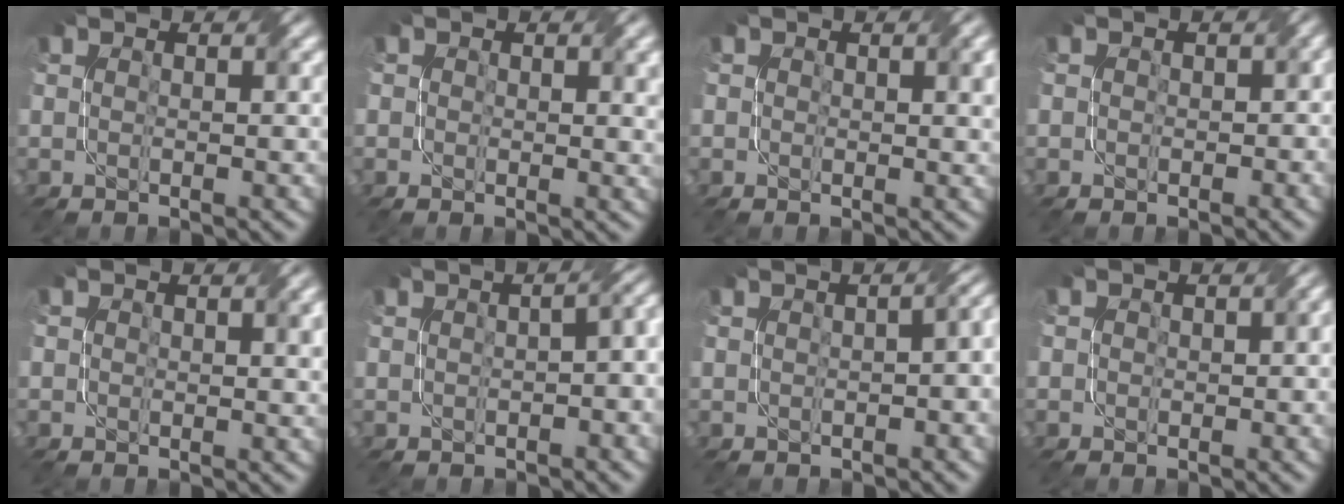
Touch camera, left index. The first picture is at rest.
{"total": 1.8, "force": [0.7, 1.2, 1.1], "torque": [-0.005, -0.002, 0.011]}
{"total": 1.6, "force": [0.7, 0.8, 1.2], "torque": [-0.006, 0.001, 0.012]}
{"total": 1.5, "force": [0.0, 1.4, 0.5], "torque": [0.004, -0.002, 0.000]}
{"total": 1.3, "force": [0.6, 0.7, 0.9], "torque": [-0.002, 0.002, 0.010]}
{"total": 5.6, "force": [-0.1, 2.6, 4.9], "torque": [-0.024, 0.013, -0.002]}
{"total": 5.0, "force": [0.0, 2.5, 4.4], "torque": [-0.018, 0.015, 0.002]}
{"total": 1.3, "force": [0.1, 1.2, 0.7], "torque": [-0.003, -0.001, 0.003]}